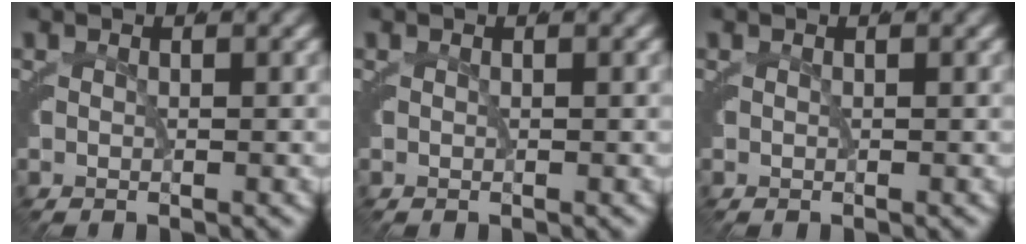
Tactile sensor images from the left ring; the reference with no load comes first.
{"total": 0.0}
{"total": 0.0}